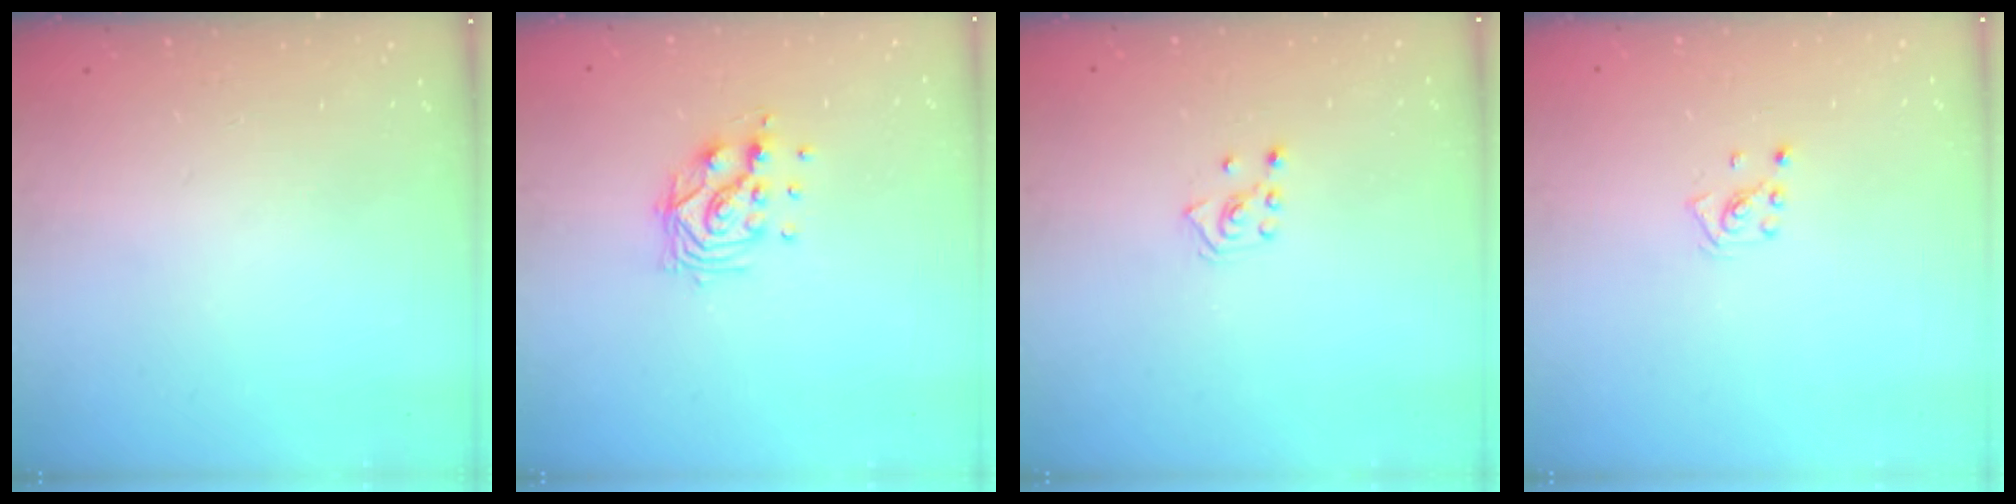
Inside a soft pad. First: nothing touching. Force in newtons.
{"total": 9.8, "press": 9.8, "slide": 0.7}
{"total": 2.8, "press": 2.7, "slide": 0.7}
{"total": 2.2, "press": 2.2, "slide": 0.6}